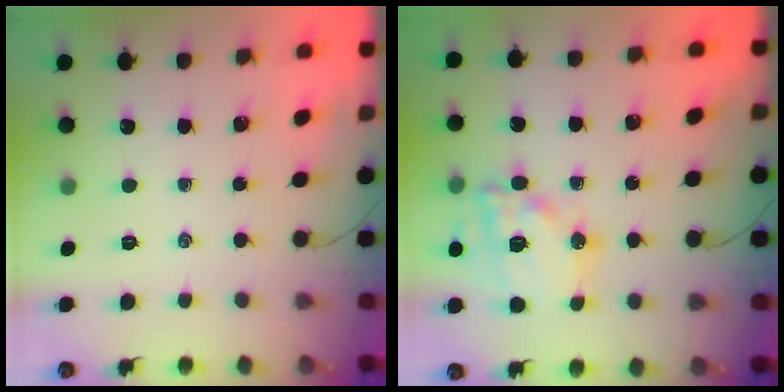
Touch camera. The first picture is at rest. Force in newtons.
{"total": 18.1, "press": 17.8, "slide": 3.0}